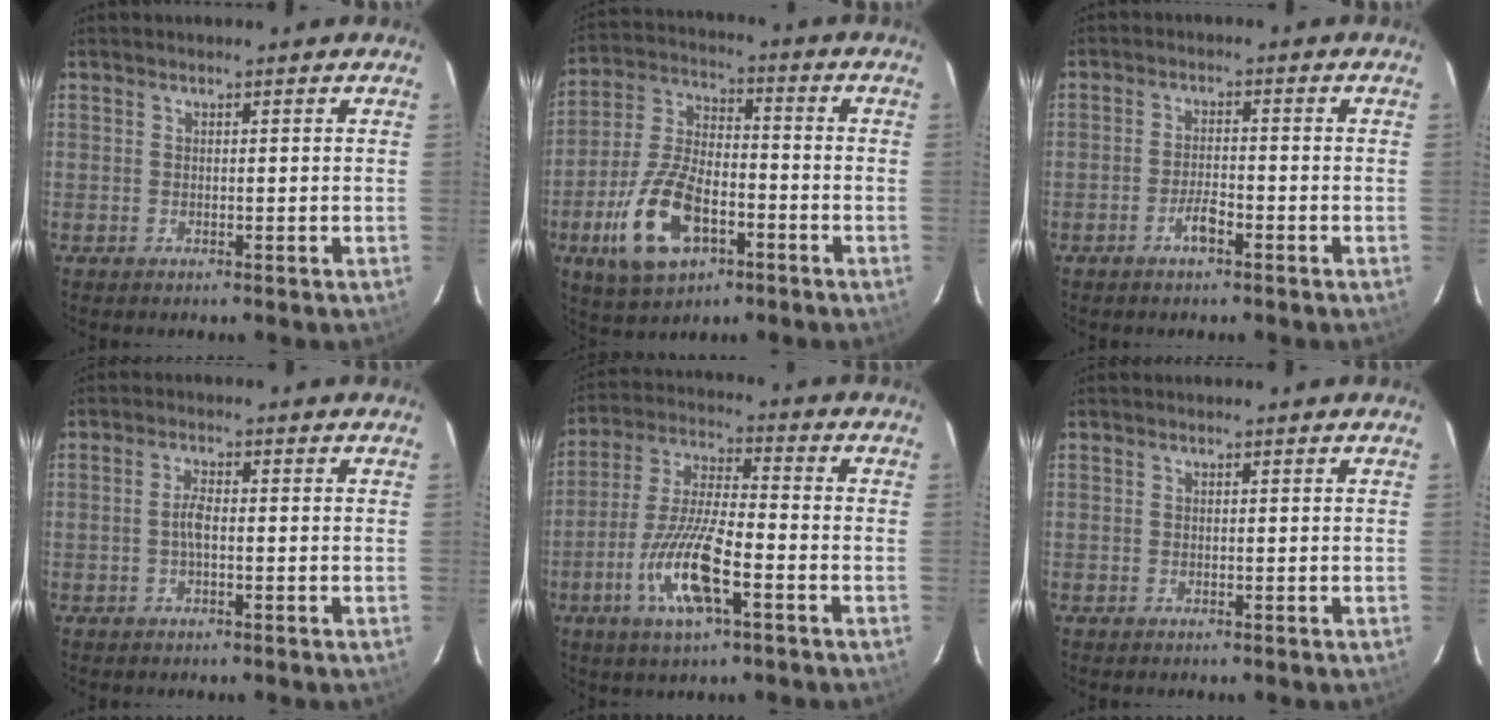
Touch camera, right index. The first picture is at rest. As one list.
[{"total": 15.4, "force": [-6.6, 7.8, 11.6], "torque": [-0.252, -0.002, -0.116]}, {"total": 3.4, "force": [-2.3, 0.9, 2.4], "torque": [-0.055, 0.002, -0.042]}, {"total": 2.4, "force": [-0.5, 0.7, 2.2], "torque": [-0.046, 0.004, -0.010]}, {"total": 13.2, "force": [-5.7, 3.3, 11.5], "torque": [-0.244, -0.009, -0.111]}, {"total": 0.0}]